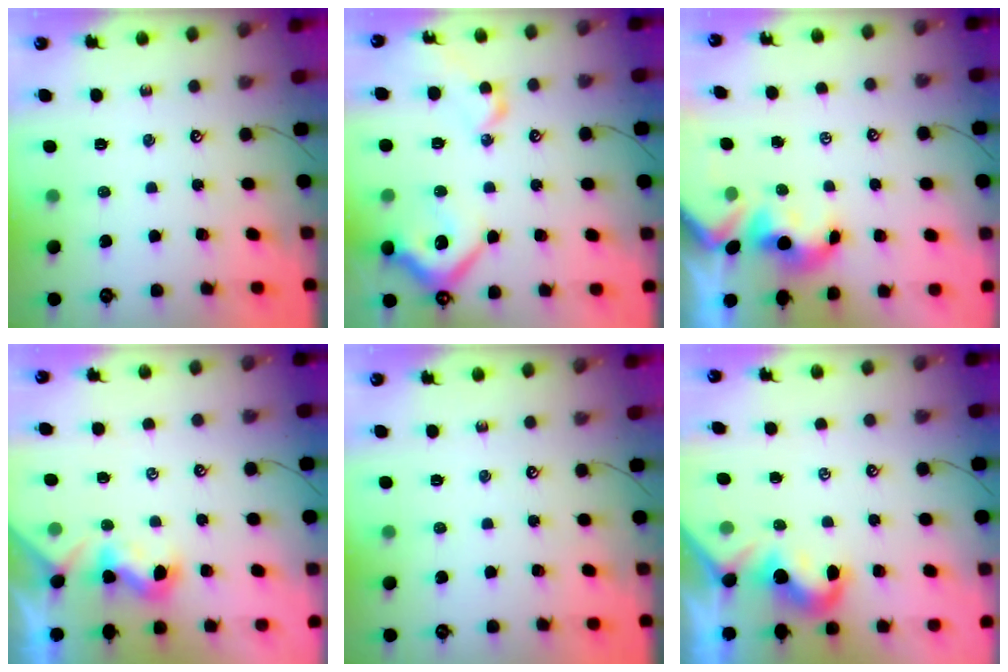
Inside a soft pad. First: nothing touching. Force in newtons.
{"total": 12.5, "press": 12.4, "slide": 2.0}
{"total": 1.8, "press": 1.6, "slide": 0.8}
{"total": 0.7, "press": 0.6, "slide": 0.3}
{"total": 0.0}
{"total": 2.0, "press": 1.9, "slide": 0.6}